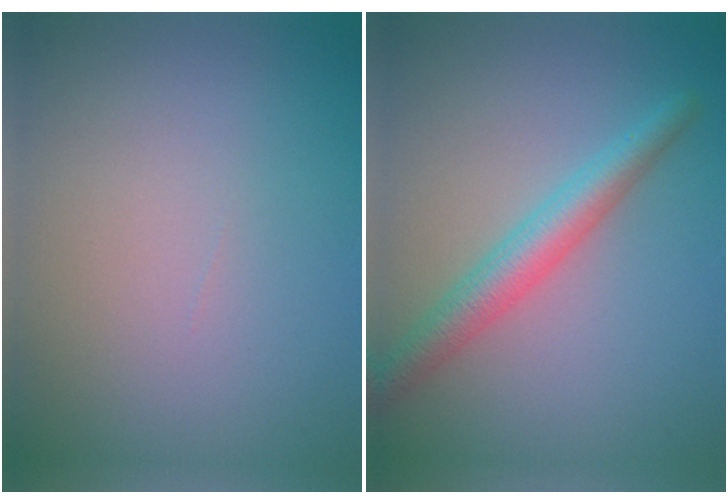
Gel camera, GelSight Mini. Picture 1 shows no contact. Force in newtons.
{"total": 3.7, "press": 3.7, "slide": 0.1}